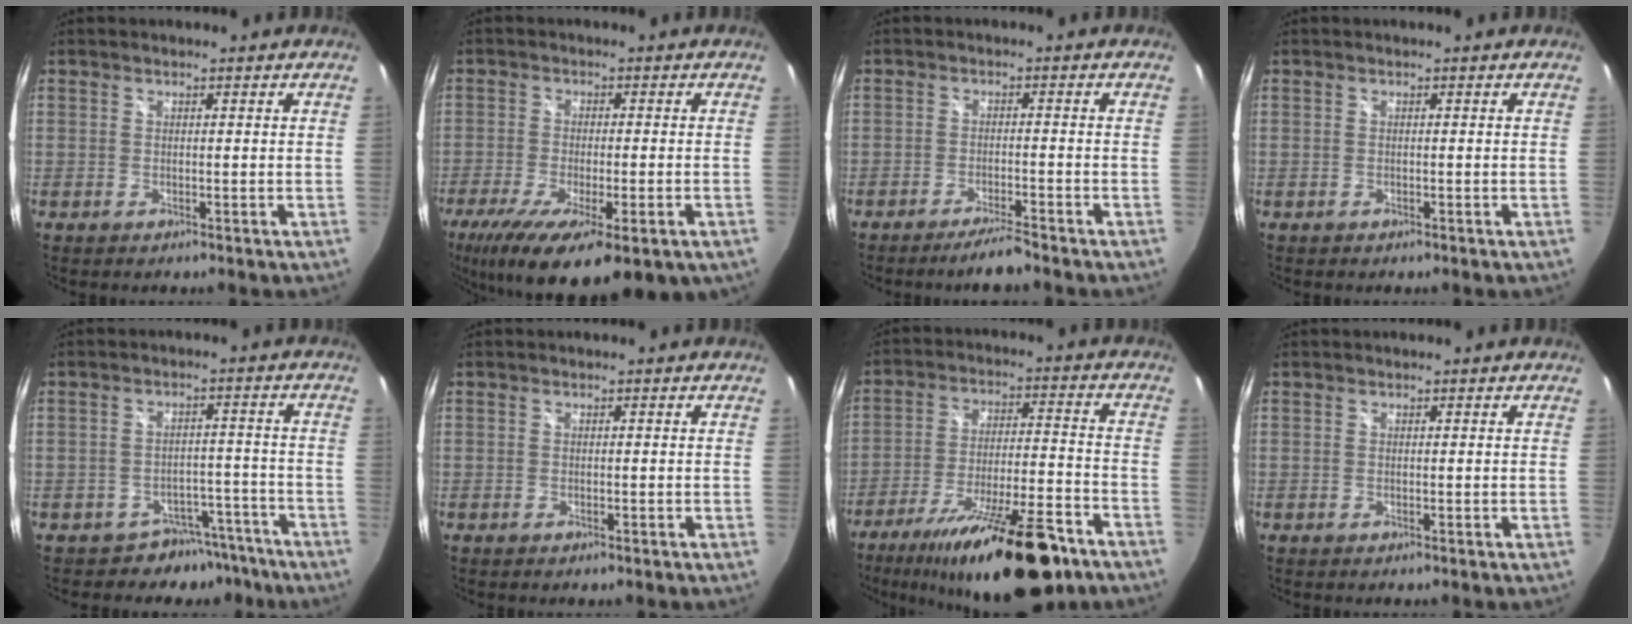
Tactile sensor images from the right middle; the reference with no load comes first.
{"total": 18.2, "force": [-10.2, 5.5, 14.0], "torque": [-0.260, -0.065, -0.151]}
{"total": 4.3, "force": [-3.8, -0.1, 2.0], "torque": [-0.054, -0.003, -0.066]}
{"total": 0.5, "force": [-0.3, 0.4, 0.1], "torque": [-0.002, -0.002, -0.006]}
{"total": 7.3, "force": [-6.1, 4.0, 0.1], "torque": [0.008, 0.032, -0.078]}
{"total": 0.5, "force": [-0.4, 0.2, 0.2], "torque": [-0.005, -0.002, -0.008]}
{"total": 22.5, "force": [-16.2, 5.4, 14.7], "torque": [-0.252, -0.034, -0.245]}
{"total": 0.0}